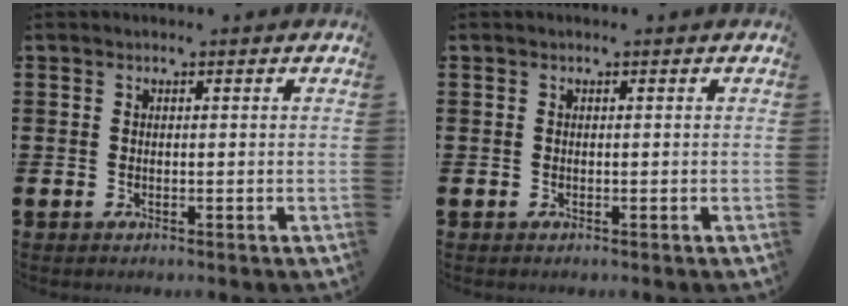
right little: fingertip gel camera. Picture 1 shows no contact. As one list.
[{"total": 0.0}]